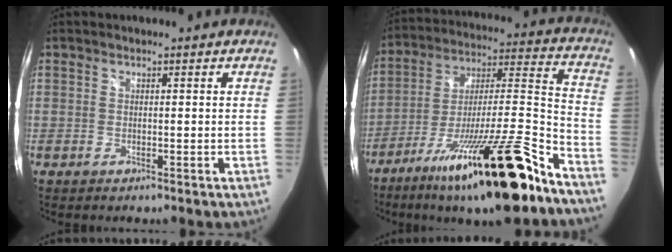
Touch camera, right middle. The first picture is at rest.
{"total": 25.8, "force": [-18.0, 1.8, 18.4], "torque": [-0.291, -0.024, -0.292]}